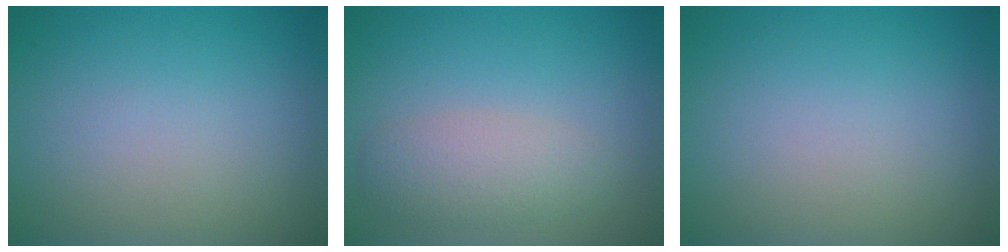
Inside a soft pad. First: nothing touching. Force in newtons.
{"total": 3.0, "press": 3.0, "slide": 0.2}
{"total": 0.0}